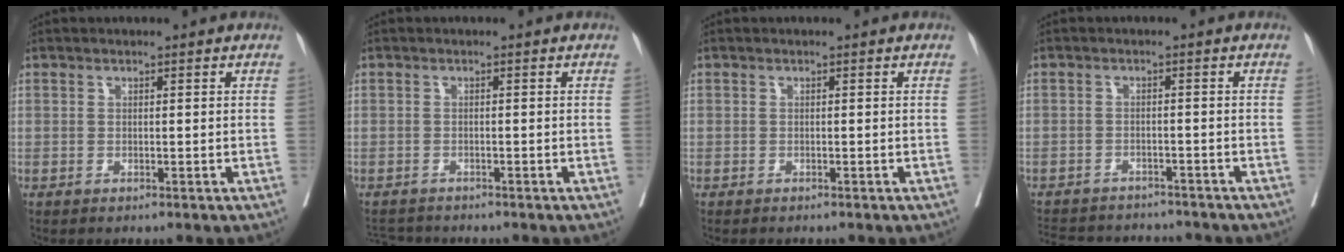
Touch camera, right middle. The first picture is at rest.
{"total": 3.1, "force": [-3.0, 0.5, 0.1], "torque": [0.001, -0.011, -0.052]}
{"total": 1.3, "force": [-1.2, 0.2, 0.4], "torque": [-0.007, -0.003, -0.018]}
{"total": 12.4, "force": [-11.4, 3.4, 3.3], "torque": [-0.071, 0.007, -0.153]}